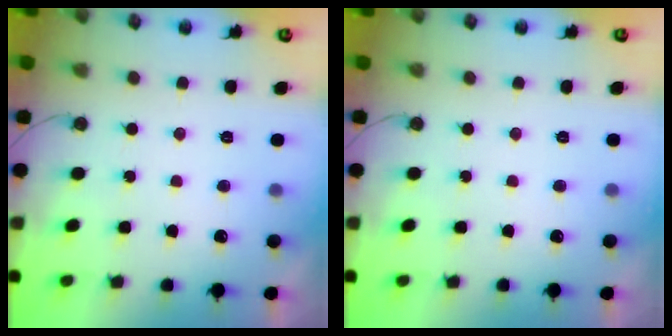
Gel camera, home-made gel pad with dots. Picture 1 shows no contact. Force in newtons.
{"total": 0.0}